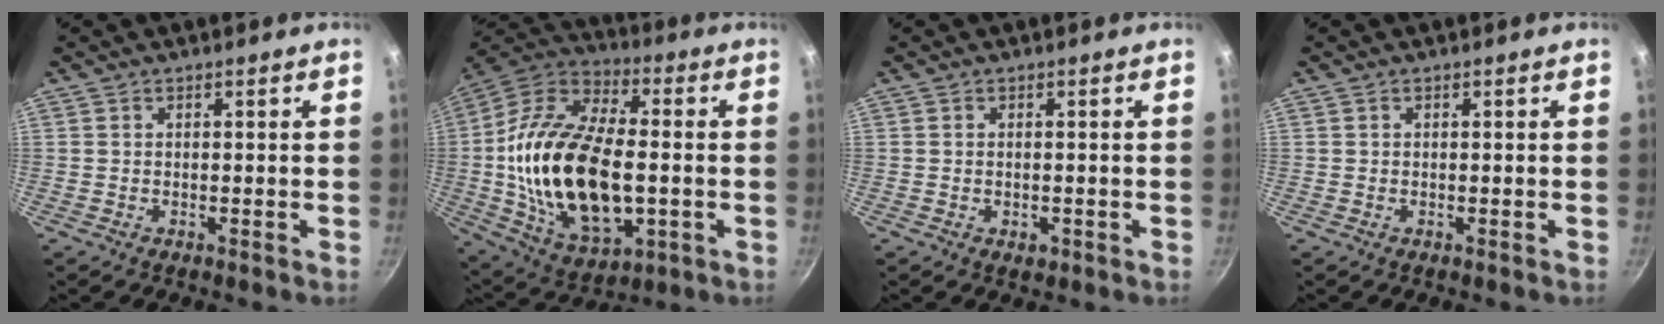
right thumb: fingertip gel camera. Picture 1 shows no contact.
{"total": 26.7, "force": [-1.8, 14.5, 22.4], "torque": [-0.417, 0.022, -0.028]}
{"total": 1.5, "force": [-0.5, 0.9, 1.1], "torque": [-0.014, -0.002, -0.007]}
{"total": 0.0}